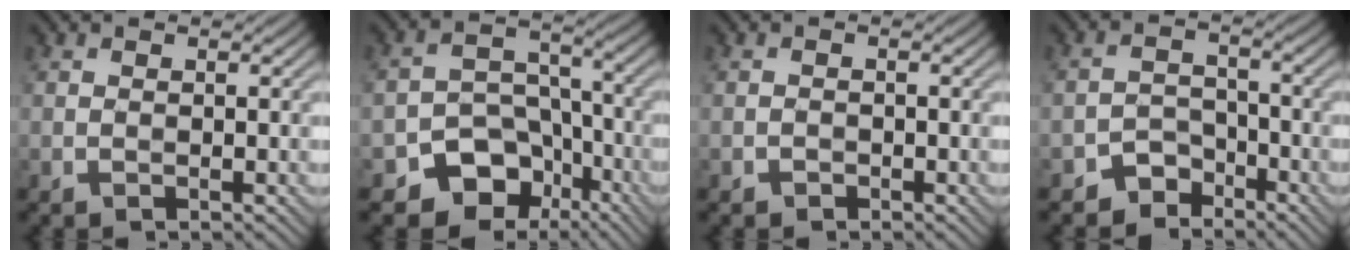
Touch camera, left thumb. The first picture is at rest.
{"total": 9.8, "force": [-5.7, 6.9, 3.9], "torque": [-0.052, -0.004, -0.099]}
{"total": 0.8, "force": [-0.6, 0.6, 0.2], "torque": [-0.001, -0.002, -0.011]}
{"total": 4.2, "force": [-3.3, 2.4, 0.8], "torque": [-0.005, 0.005, -0.068]}